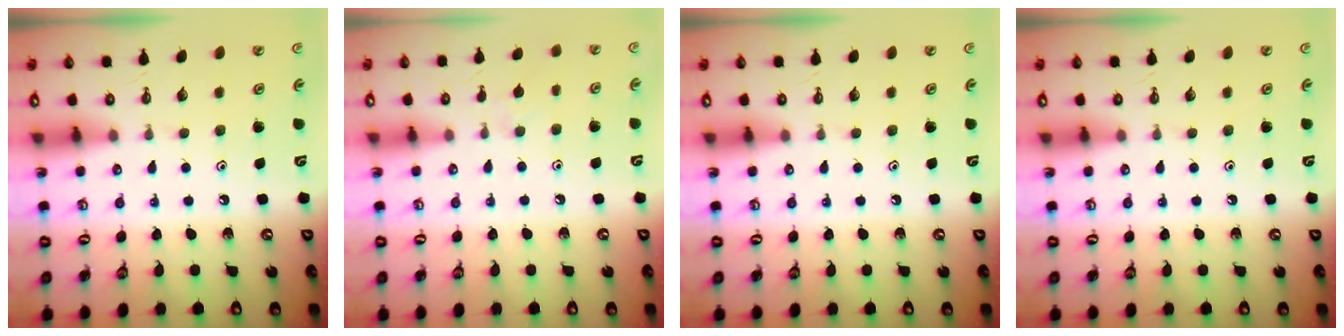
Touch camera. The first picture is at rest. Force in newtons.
{"total": 4.5, "press": 4.5, "slide": 0.7}
{"total": 0.0}
{"total": 0.0}